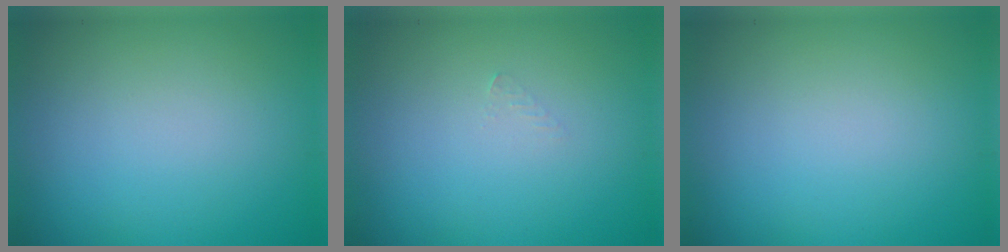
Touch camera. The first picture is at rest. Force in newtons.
{"total": 0.7, "press": 0.7, "slide": 0.1}
{"total": 0.0}